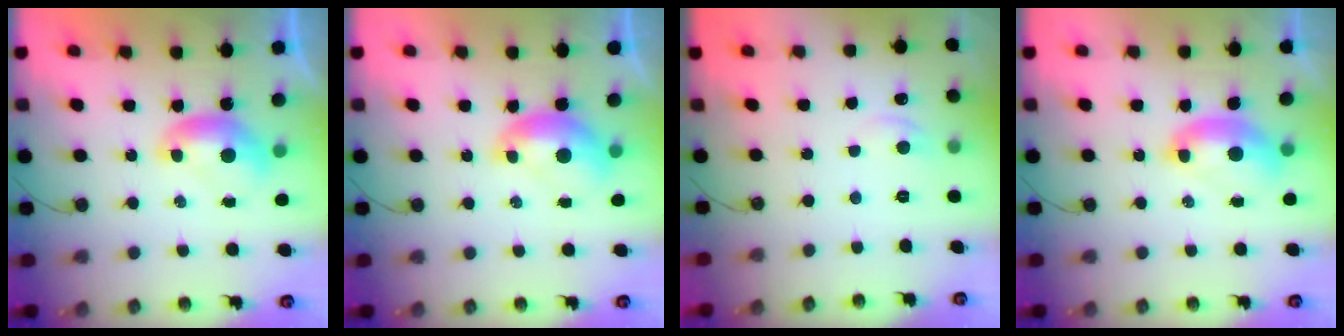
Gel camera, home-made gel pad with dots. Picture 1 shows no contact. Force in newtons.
{"total": 1.6, "press": 1.6, "slide": 0.4}
{"total": 1.0, "press": 0.7, "slide": 0.8}
{"total": 2.4, "press": 2.4, "slide": 0.6}